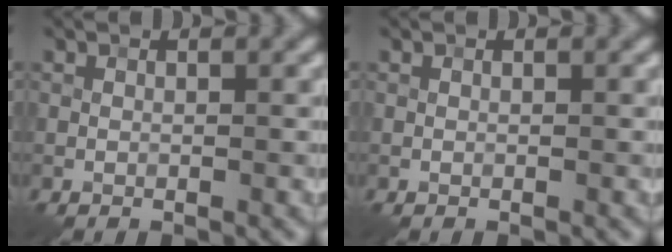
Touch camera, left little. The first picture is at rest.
{"total": 0.0}